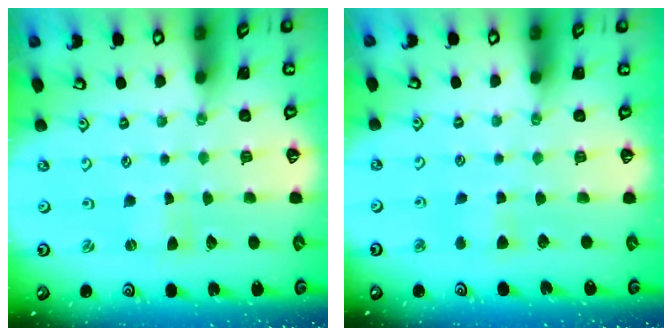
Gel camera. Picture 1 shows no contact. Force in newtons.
{"total": 5.4, "press": 5.2, "slide": 1.1}